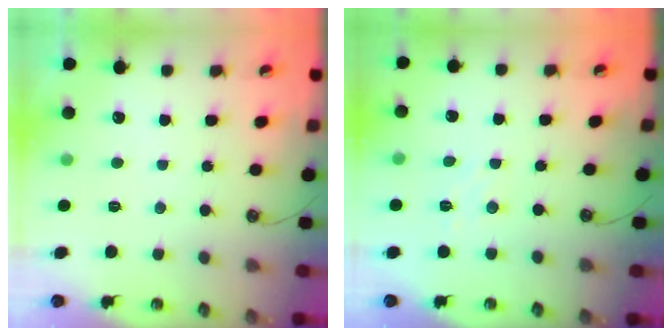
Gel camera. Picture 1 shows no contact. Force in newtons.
{"total": 4.6, "press": 4.6, "slide": 0.6}